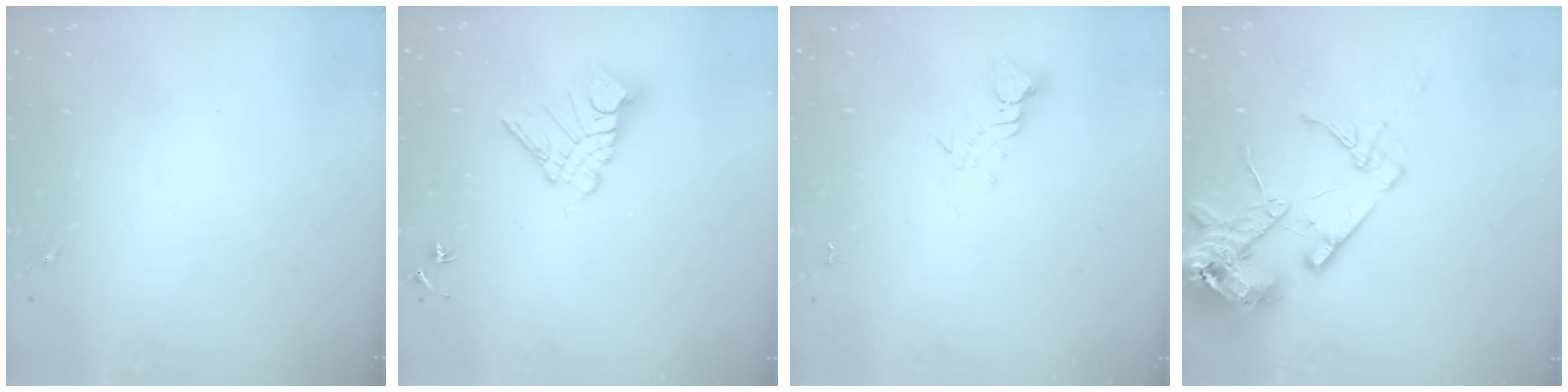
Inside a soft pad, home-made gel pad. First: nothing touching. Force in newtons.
{"total": 10.6, "press": 10.5, "slide": 1.1}
{"total": 3.1, "press": 3.1, "slide": 0.2}
{"total": 16.3, "press": 16.1, "slide": 2.5}